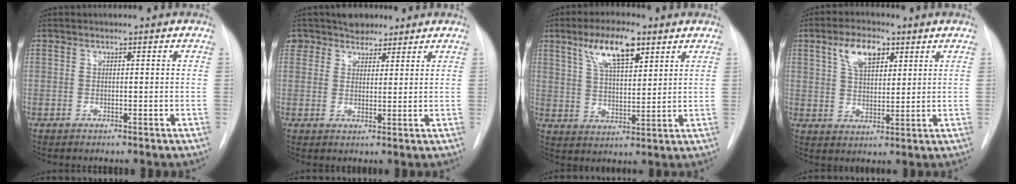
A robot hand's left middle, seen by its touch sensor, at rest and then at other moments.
{"total": 5.1, "force": [3.9, 3.3, 0.6], "torque": [-0.004, 0.008, 0.068]}
{"total": 9.6, "force": [5.5, 2.7, 7.4], "torque": [-0.141, 0.009, 0.102]}
{"total": 7.0, "force": [3.6, 3.4, 5.0], "torque": [-0.097, 0.013, 0.067]}